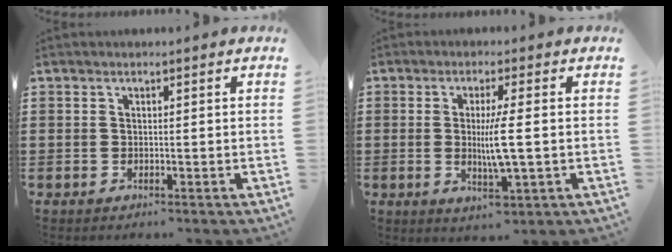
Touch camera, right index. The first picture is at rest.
{"total": 6.6, "force": [-0.3, 1.0, 6.5], "torque": [-0.128, -0.010, -0.010]}